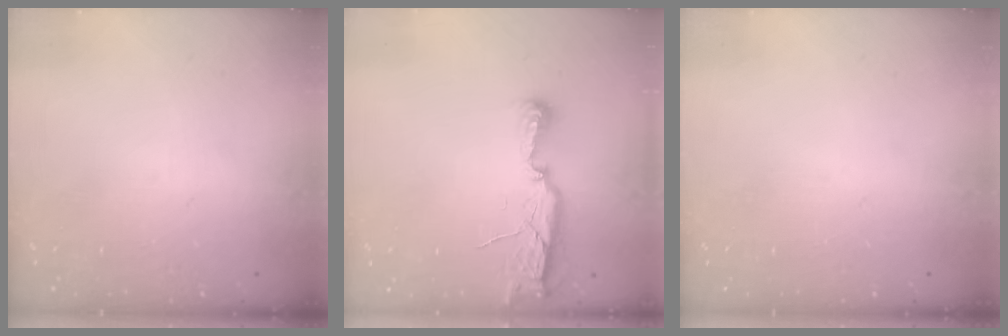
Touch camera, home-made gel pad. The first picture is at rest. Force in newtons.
{"total": 9.0, "press": 7.8, "slide": 4.5}
{"total": 0.0}